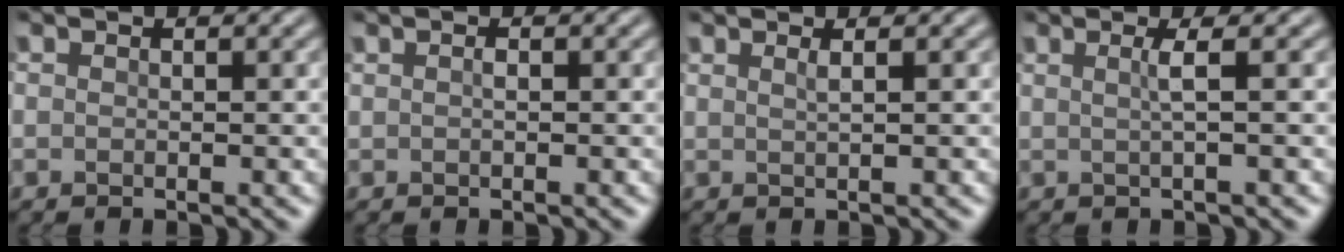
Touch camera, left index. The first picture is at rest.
{"total": 0.5, "force": [0.0, 0.2, 0.5], "torque": [-0.014, 0.001, -0.001]}
{"total": 1.2, "force": [0.6, 0.4, 1.0], "torque": [-0.010, 0.002, 0.000]}
{"total": 1.8, "force": [0.2, 0.3, 1.7], "torque": [-0.033, 0.001, -0.002]}